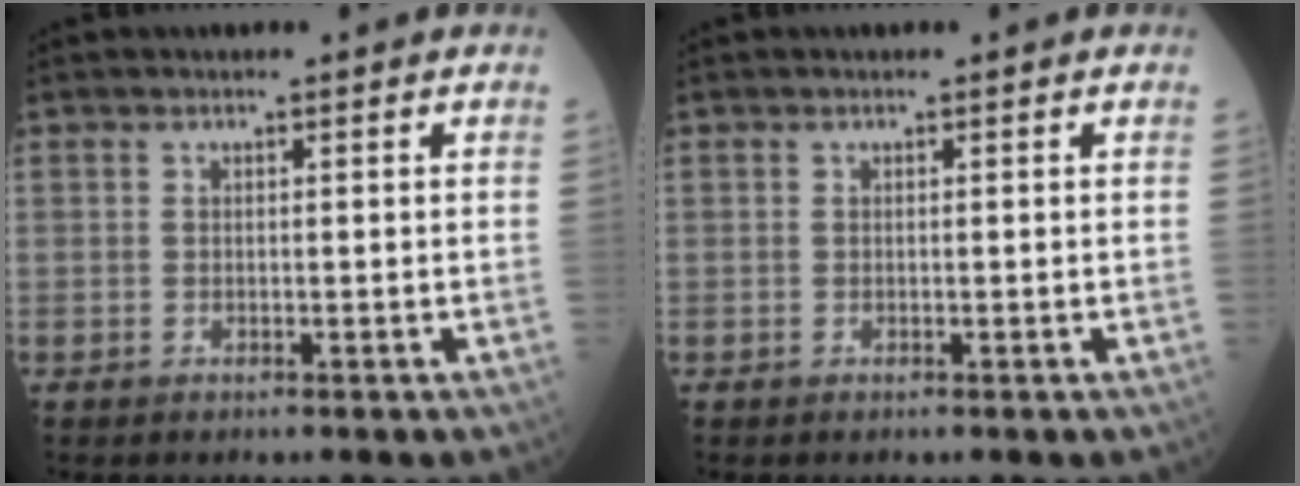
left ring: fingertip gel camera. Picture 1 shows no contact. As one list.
[{"total": 0.0}]